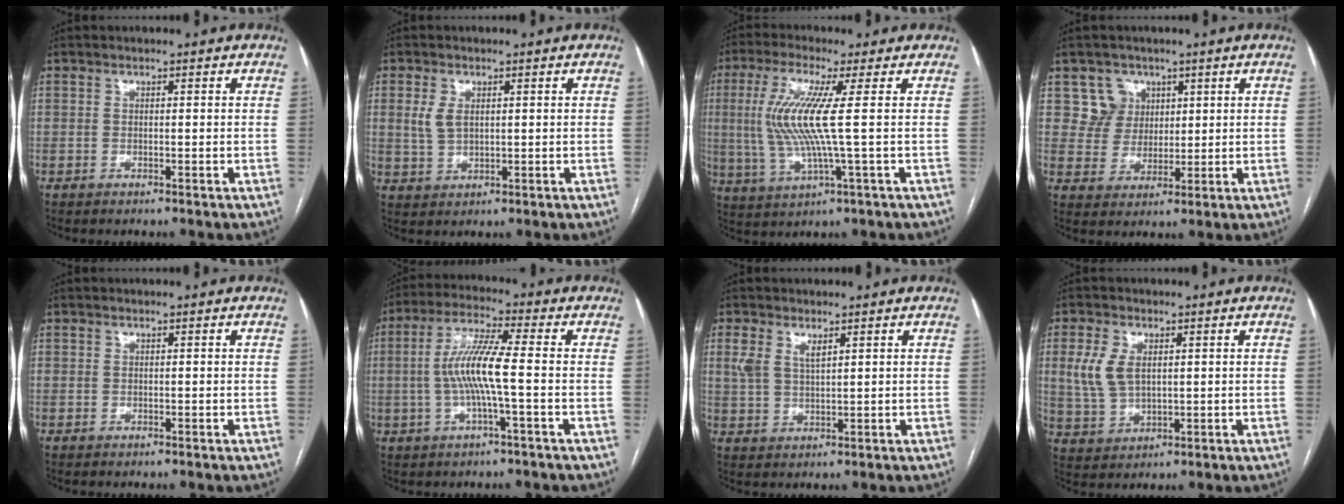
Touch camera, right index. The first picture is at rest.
{"total": 3.6, "force": [1.0, 2.1, 2.7], "torque": [-0.062, 0.006, 0.026]}
{"total": 10.4, "force": [1.0, -0.2, 10.4], "torque": [-0.236, -0.005, 0.018]}
{"total": 5.6, "force": [2.5, 4.9, -0.3], "torque": [0.005, 0.011, 0.053]}
{"total": 0.0}
{"total": 8.9, "force": [-0.8, 0.3, 8.9], "torque": [-0.178, 0.011, -0.022]}
{"total": 4.3, "force": [2.7, 1.8, 2.8], "torque": [-0.075, 0.015, 0.059]}
{"total": 6.6, "force": [1.6, 4.0, 5.0], "torque": [-0.120, 0.010, 0.039]}